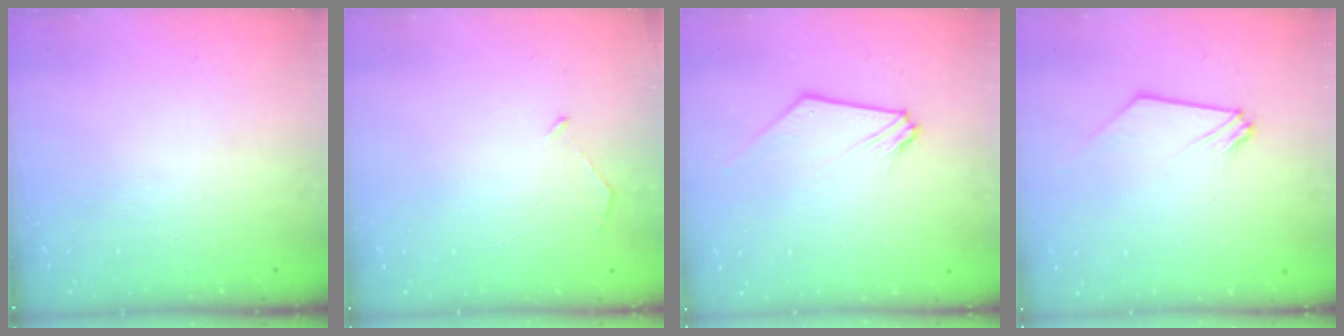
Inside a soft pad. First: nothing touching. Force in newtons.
{"total": 2.6, "press": 2.6, "slide": 0.3}
{"total": 0.7, "press": 0.7, "slide": 0.2}
{"total": 0.7, "press": 0.7, "slide": 0.2}